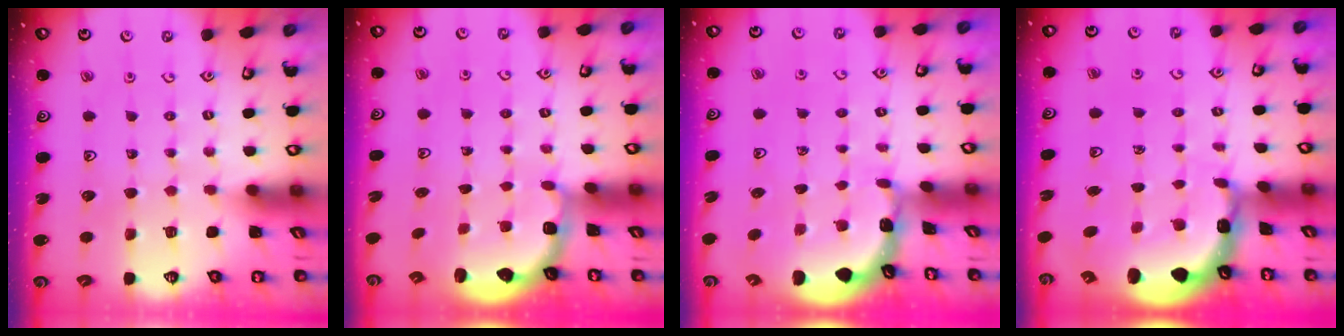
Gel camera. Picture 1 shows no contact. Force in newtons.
{"total": 2.8, "press": 2.1, "slide": 1.9}
{"total": 1.0, "press": 1.0, "slide": 0.2}
{"total": 2.2, "press": 2.0, "slide": 1.0}